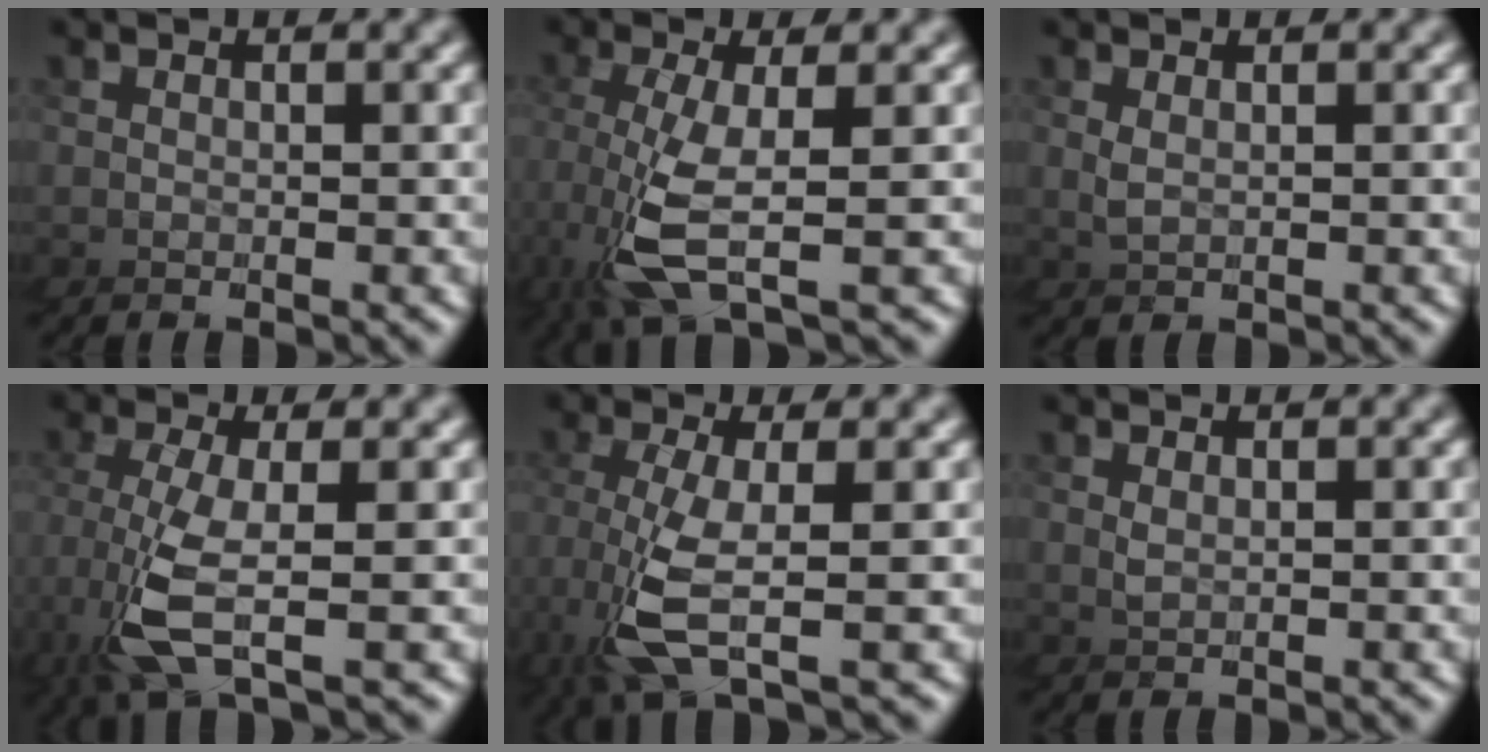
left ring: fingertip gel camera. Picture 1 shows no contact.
{"total": 2.5, "force": [-0.7, -0.8, 2.2], "torque": [-0.080, 0.000, -0.007]}
{"total": 0.8, "force": [0.7, -0.2, 0.5], "torque": [-0.013, 0.002, 0.014]}
{"total": 2.3, "force": [-1.1, -0.9, 1.8], "torque": [-0.077, -0.002, -0.011]}
{"total": 2.3, "force": [-0.9, -0.8, 2.0], "torque": [-0.077, -0.001, -0.009]}
{"total": 0.8, "force": [0.7, -0.3, 0.1], "torque": [-0.005, 0.002, 0.013]}